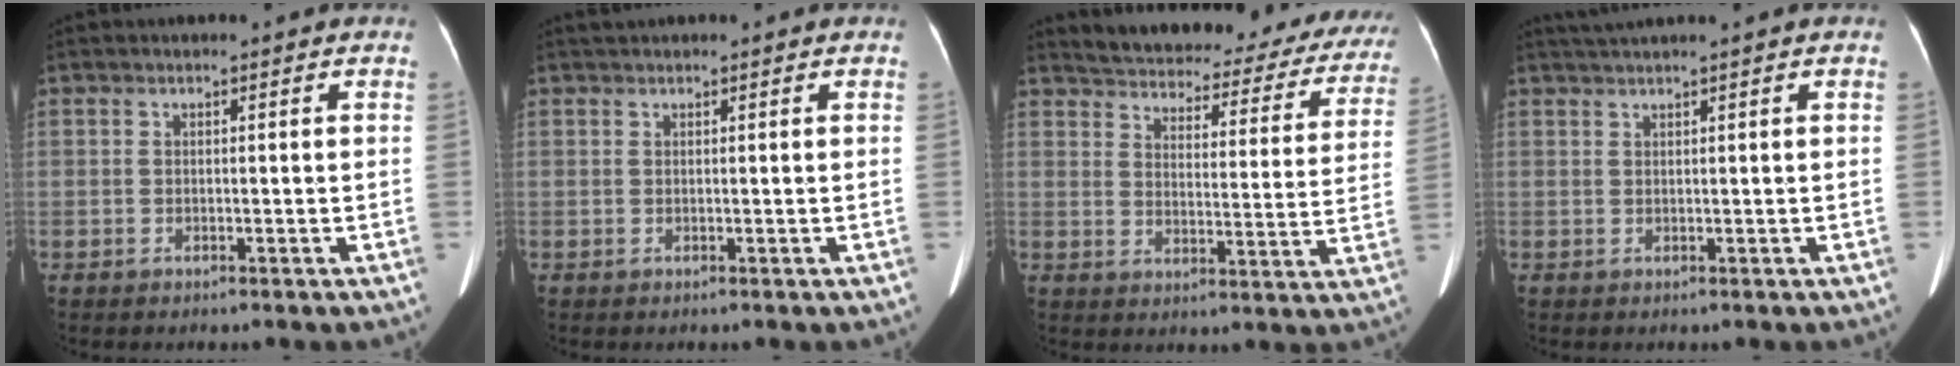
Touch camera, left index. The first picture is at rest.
{"total": 1.1, "force": [1.0, 0.1, 0.3], "torque": [-0.012, 0.018, 0.022]}
{"total": 27.5, "force": [24.9, 7.4, 8.9], "torque": [-0.125, -0.050, 0.285]}
{"total": 2.4, "force": [2.0, -0.9, 1.1], "torque": [-0.020, 0.014, 0.042]}